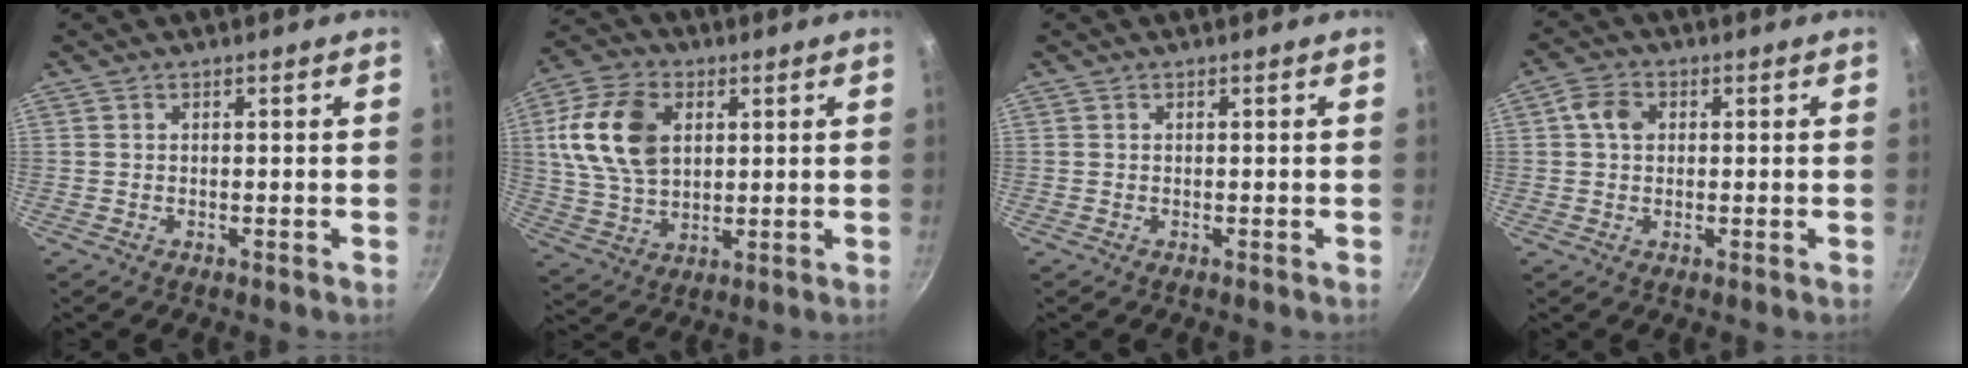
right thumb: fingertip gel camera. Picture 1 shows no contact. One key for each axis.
{"total": 15.4, "fx": 3.7, "fy": 10.4, "fz": 10.8, "tx": -0.196, "ty": -0.002, "tz": 0.071}
{"total": 0.0}
{"total": 4.4, "fx": 0.7, "fy": 3.4, "fz": 2.7, "tx": -0.042, "ty": 0.007, "tz": 0.004}